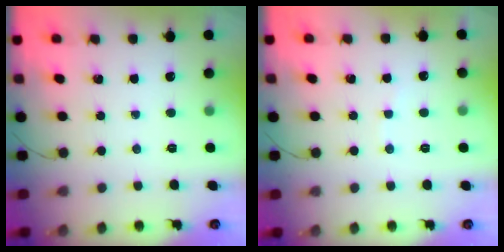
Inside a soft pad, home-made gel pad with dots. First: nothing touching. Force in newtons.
{"total": 2.9, "press": 2.9, "slide": 0.7}